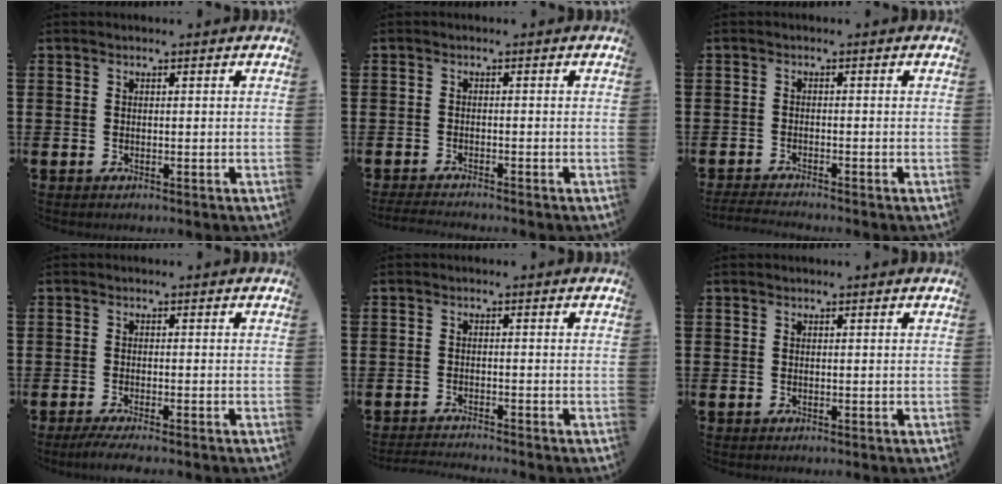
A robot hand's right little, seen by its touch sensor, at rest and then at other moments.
{"total": 1.4, "force": [-1.3, -0.1, 0.5], "torque": [-0.007, 0.002, -0.025]}
{"total": 1.5, "force": [-1.4, -0.1, 0.5], "torque": [-0.007, 0.004, -0.028]}
{"total": 1.7, "force": [-1.2, 0.1, 1.2], "torque": [-0.020, 0.000, -0.023]}
{"total": 1.4, "force": [-1.4, -0.2, 0.1], "torque": [-0.003, 0.002, -0.028]}
{"total": 0.0}